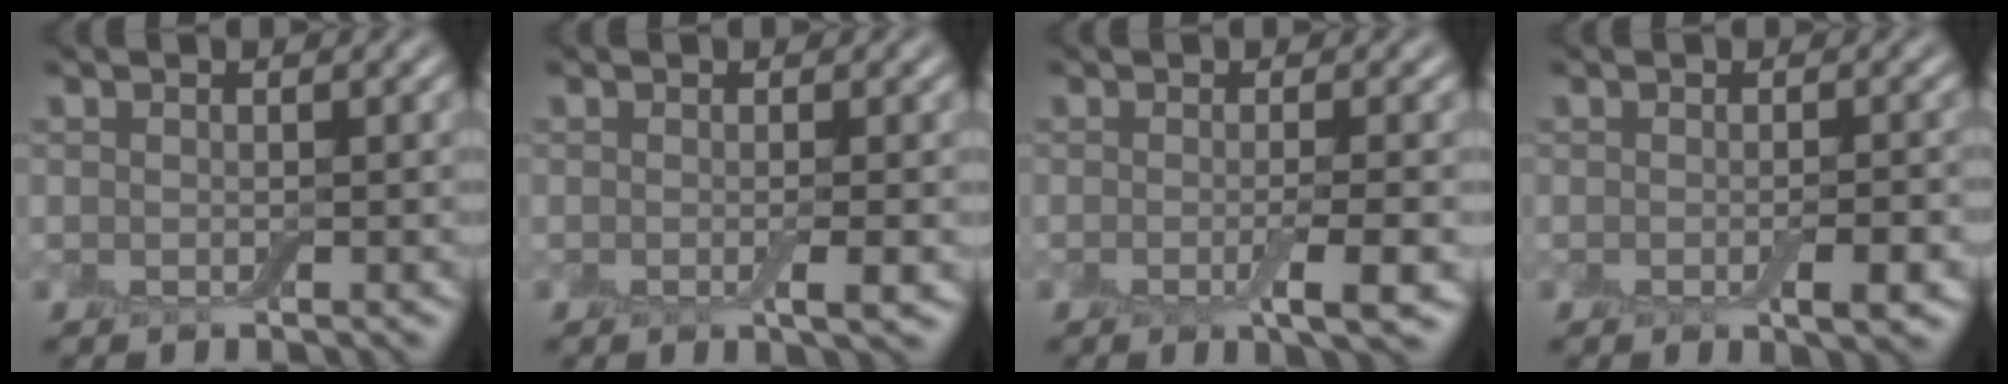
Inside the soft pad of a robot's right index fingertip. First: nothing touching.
{"total": 1.7, "force": [-0.2, 0.3, 1.6], "torque": [-0.025, -0.005, -0.006]}
{"total": 3.3, "force": [-0.8, 0.6, 3.2], "torque": [-0.049, -0.006, -0.016]}
{"total": 2.2, "force": [-0.7, 0.4, 2.0], "torque": [-0.029, -0.003, -0.010]}